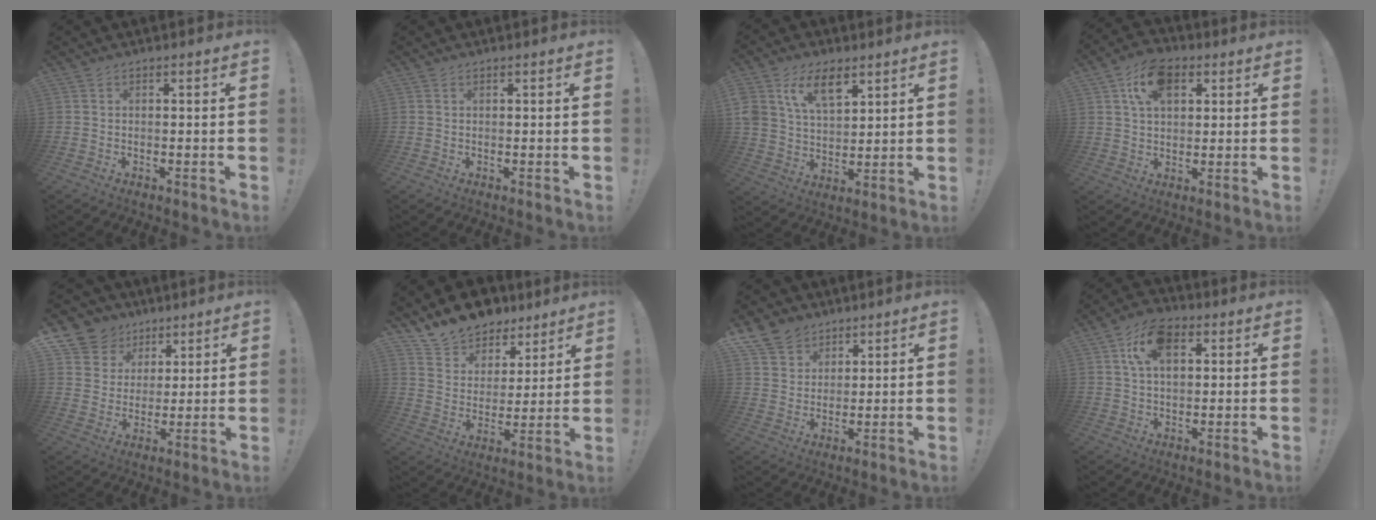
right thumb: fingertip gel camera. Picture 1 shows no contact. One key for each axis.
{"total": 0.0}
{"total": 11.9, "fx": 7.0, "fy": 6.8, "fz": 6.8, "tx": -0.126, "ty": -0.023, "tz": 0.136}
{"total": 11.0, "fx": 5.0, "fy": 6.7, "fz": 7.1, "tx": -0.115, "ty": 0.002, "tz": 0.093}
{"total": 10.3, "fx": 5.8, "fy": 8.3, "fz": 1.6, "tx": -0.031, "ty": -0.040, "tz": 0.119}
{"total": 12.0, "fx": 10.5, "fy": 5.8, "fz": 0.9, "tx": -0.032, "ty": -0.092, "tz": 0.199}
{"total": 8.6, "fx": 6.1, "fy": 6.0, "fz": 1.4, "tx": -0.032, "ty": -0.042, "tz": 0.122}
{"total": 10.5, "fx": 4.0, "fy": 6.2, "fz": 7.4, "tx": -0.117, "ty": 0.005, "tz": 0.074}